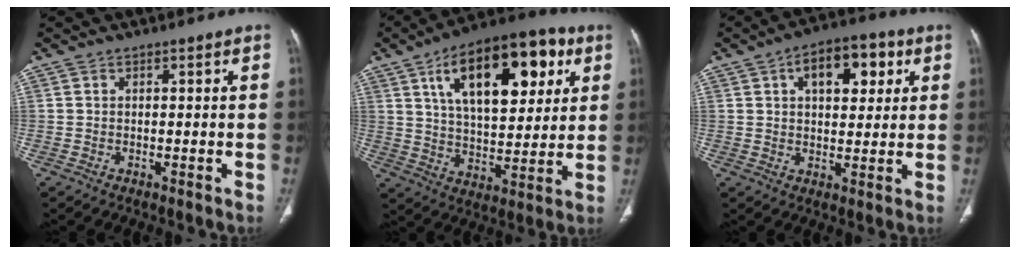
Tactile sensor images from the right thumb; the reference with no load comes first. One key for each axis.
{"total": 23.4, "fx": 9.1, "fy": 11.4, "fz": 18.4, "tx": -0.250, "ty": -0.009, "tz": 0.143}
{"total": 11.4, "fx": 4.2, "fy": 6.4, "fz": 8.5, "tx": -0.088, "ty": 0.008, "tz": 0.058}